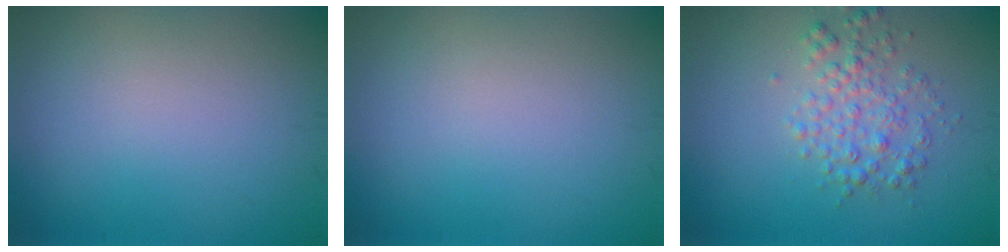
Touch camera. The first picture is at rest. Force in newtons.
{"total": 0.0}
{"total": 2.9, "press": 2.9, "slide": 0.0}